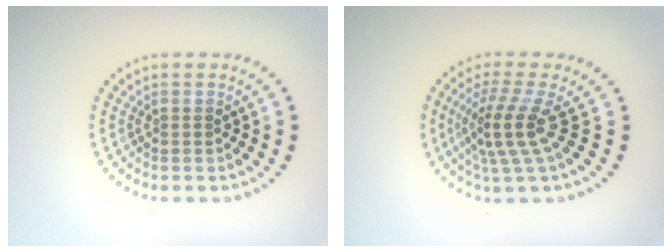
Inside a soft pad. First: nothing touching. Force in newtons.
{"total": 3.7, "press": 2.6, "slide": 2.6}